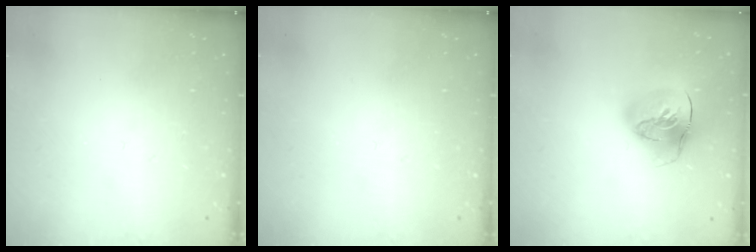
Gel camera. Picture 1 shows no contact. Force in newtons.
{"total": 0.0}
{"total": 18.0, "press": 17.9, "slide": 2.5}